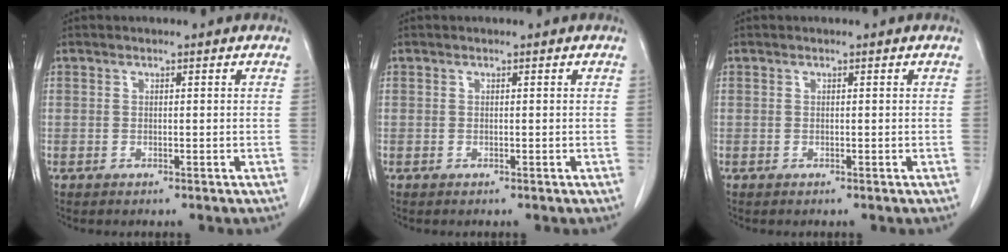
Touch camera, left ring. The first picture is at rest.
{"total": 0.0}
{"total": 0.0}